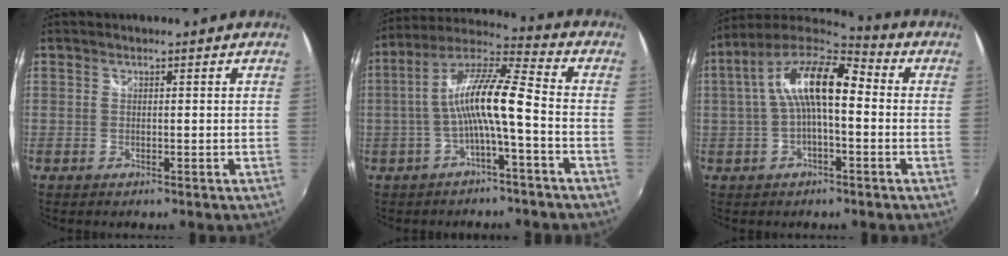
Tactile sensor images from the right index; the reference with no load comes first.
{"total": 11.4, "force": [-2.6, 1.4, 11.0], "torque": [-0.226, 0.020, -0.048]}
{"total": 13.2, "force": [0.6, 4.9, 12.3], "torque": [-0.230, 0.028, 0.002]}